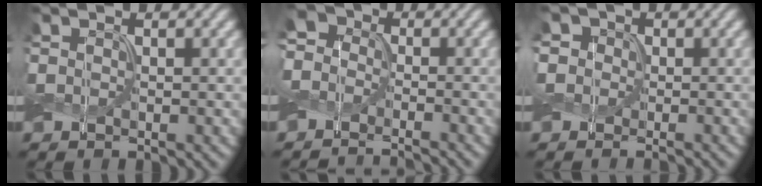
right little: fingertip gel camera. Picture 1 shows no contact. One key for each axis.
{"total": 5.5, "fx": -3.4, "fy": 3.9, "fz": 2.0, "tx": -0.028, "ty": 0.002, "tz": -0.071}
{"total": 3.6, "fx": 1.2, "fy": 3.1, "fz": 1.2, "tx": -0.020, "ty": 0.013, "tz": 0.001}